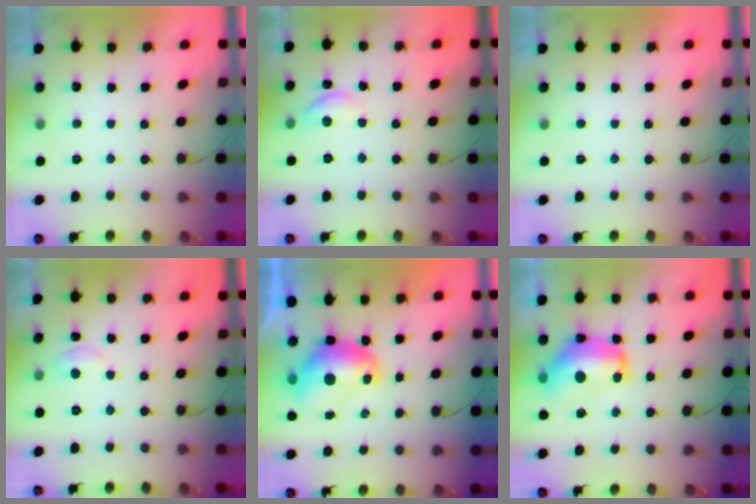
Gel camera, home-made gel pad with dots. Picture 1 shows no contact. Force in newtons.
{"total": 8.2, "press": 8.2, "slide": 0.7}
{"total": 0.0}
{"total": 3.8, "press": 3.8, "slide": 0.5}
{"total": 10.4, "press": 10.3, "slide": 1.0}
{"total": 14.2, "press": 14.1, "slide": 1.7}